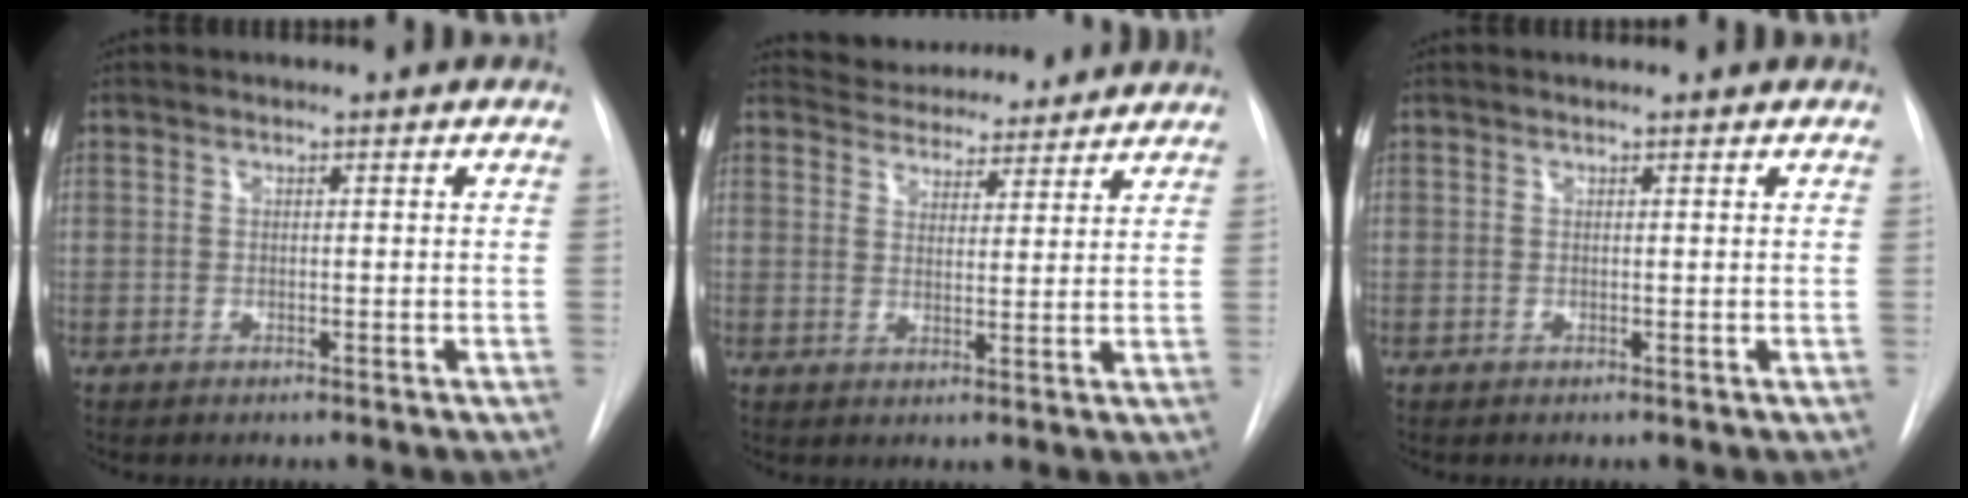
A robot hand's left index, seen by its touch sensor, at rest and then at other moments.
{"total": 9.7, "force": [9.1, 2.6, 1.7], "torque": [-0.019, 0.012, 0.126]}
{"total": 0.0}